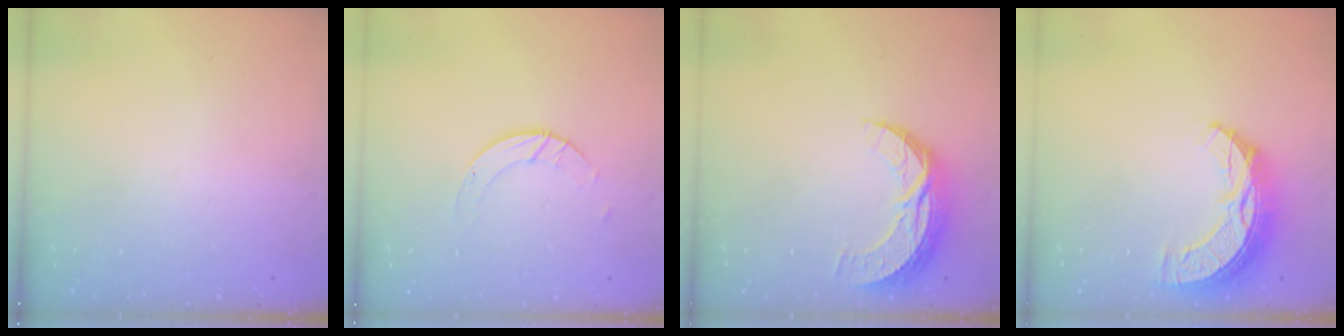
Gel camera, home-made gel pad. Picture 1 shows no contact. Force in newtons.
{"total": 3.6, "press": 3.6, "slide": 0.2}
{"total": 8.9, "press": 8.9, "slide": 0.6}
{"total": 10.4, "press": 10.3, "slide": 0.9}